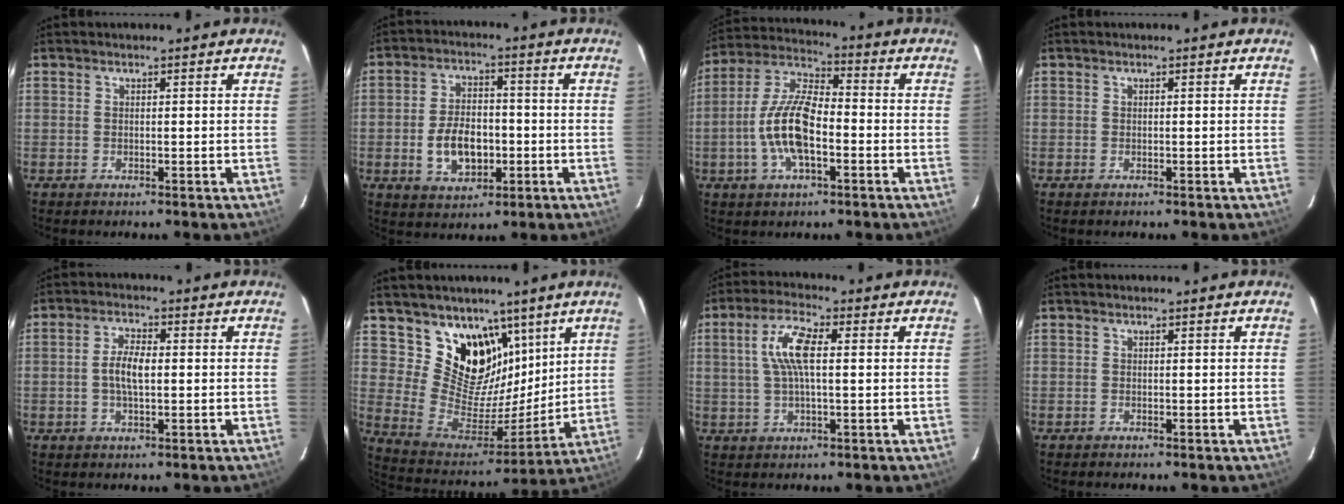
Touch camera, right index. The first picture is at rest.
{"total": 9.4, "force": [-2.3, 6.0, 6.9], "torque": [-0.135, 0.010, -0.028]}
{"total": 12.9, "force": [-3.3, 5.2, 11.3], "torque": [-0.239, 0.006, -0.066]}
{"total": 0.0}
{"total": 5.0, "force": [-0.2, 2.0, 4.5], "torque": [-0.090, 0.006, -0.003]}
{"total": 16.5, "force": [10.0, 11.3, 6.6], "torque": [-0.129, -0.015, 0.195]}
{"total": 7.8, "force": [1.2, 2.5, 7.3], "torque": [-0.147, 0.014, 0.025]}
{"total": 0.0}